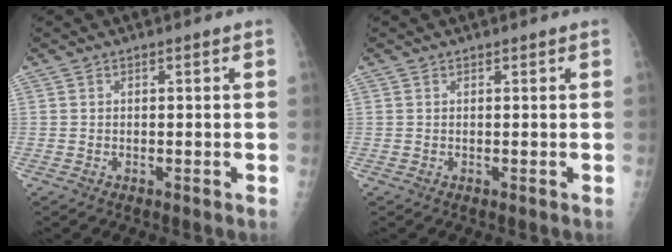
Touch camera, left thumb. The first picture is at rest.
{"total": 0.0}